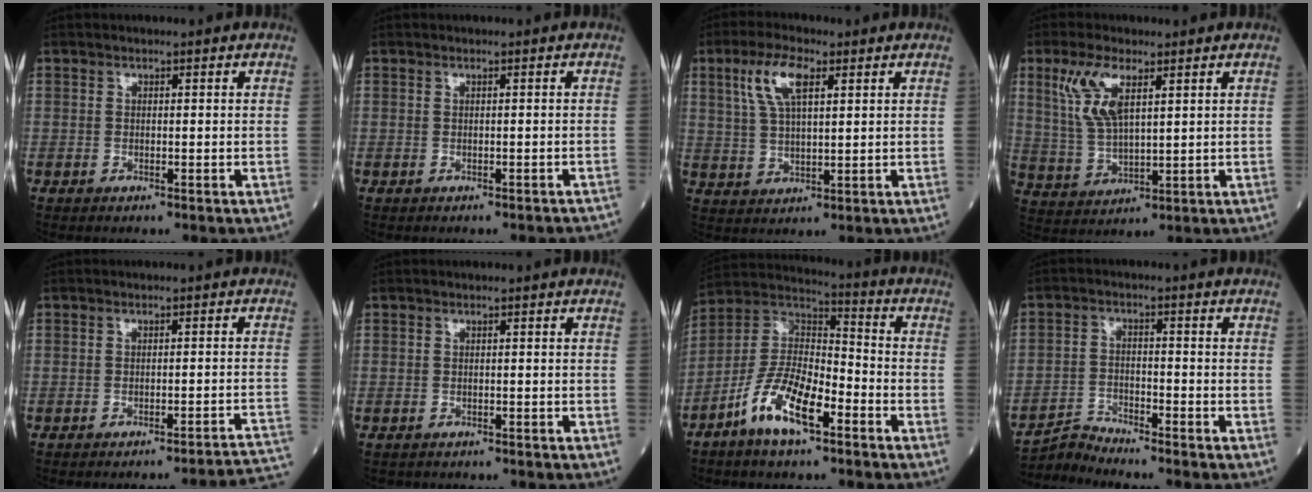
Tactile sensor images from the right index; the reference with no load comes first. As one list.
[{"total": 3.9, "force": [-3.6, 0.4, 1.4], "torque": [-0.008, -0.004, -0.038]}, {"total": 7.5, "force": [3.4, 2.3, 6.3], "torque": [-0.133, 0.012, 0.068]}, {"total": 8.3, "force": [3.8, 2.7, 6.8], "torque": [-0.157, 0.009, 0.084]}, {"total": 9.6, "force": [-9.4, -1.3, 1.4], "torque": [0.009, -0.011, -0.104]}, {"total": 1.2, "force": [-1.0, 0.6, -0.1], "torque": [-0.006, 0.002, -0.015]}, {"total": 12.2, "force": [-6.4, 3.9, 9.6], "torque": [-0.195, 0.008, -0.123]}, {"total": 4.4, "force": [-4.1, -1.0, -1.2], "torque": [0.019, -0.013, -0.080]}]